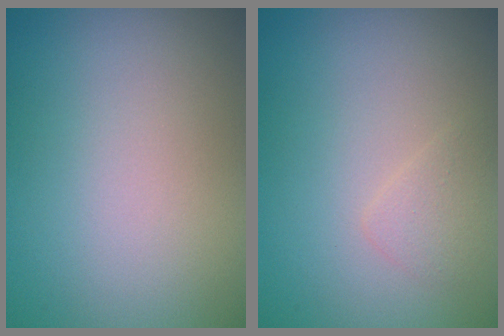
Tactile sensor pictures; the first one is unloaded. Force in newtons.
{"total": 1.1, "press": 1.1, "slide": 0.0}